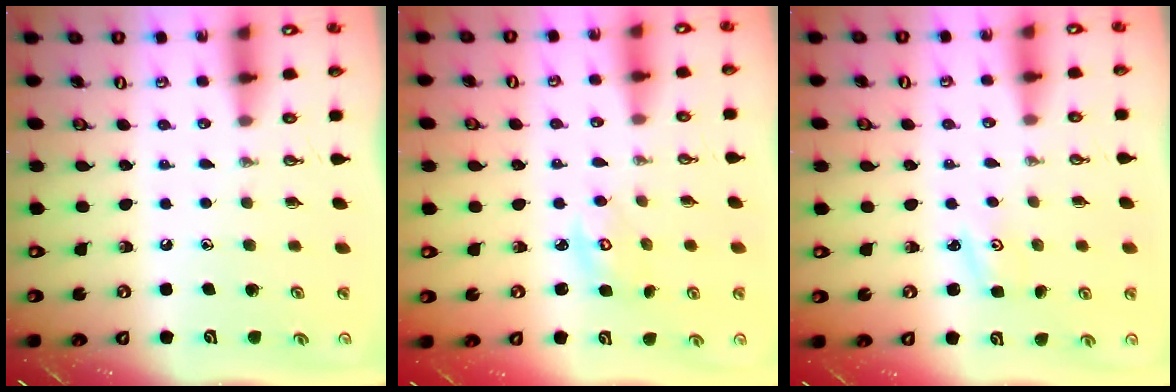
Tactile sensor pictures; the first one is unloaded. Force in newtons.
{"total": 3.5, "press": 3.5, "slide": 0.4}
{"total": 2.2, "press": 2.2, "slide": 0.3}